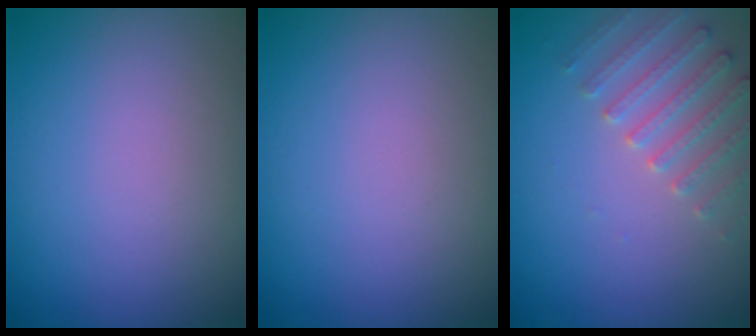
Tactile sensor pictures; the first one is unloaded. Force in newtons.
{"total": 0.0}
{"total": 3.0, "press": 2.9, "slide": 0.8}